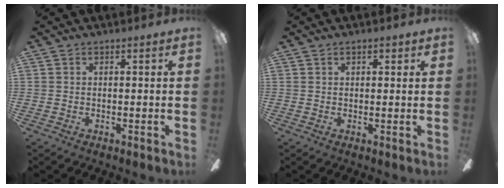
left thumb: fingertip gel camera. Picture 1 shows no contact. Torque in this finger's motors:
{"motor_torque": [0.06, -0.07, -0.13, 0.24, -0.02]}